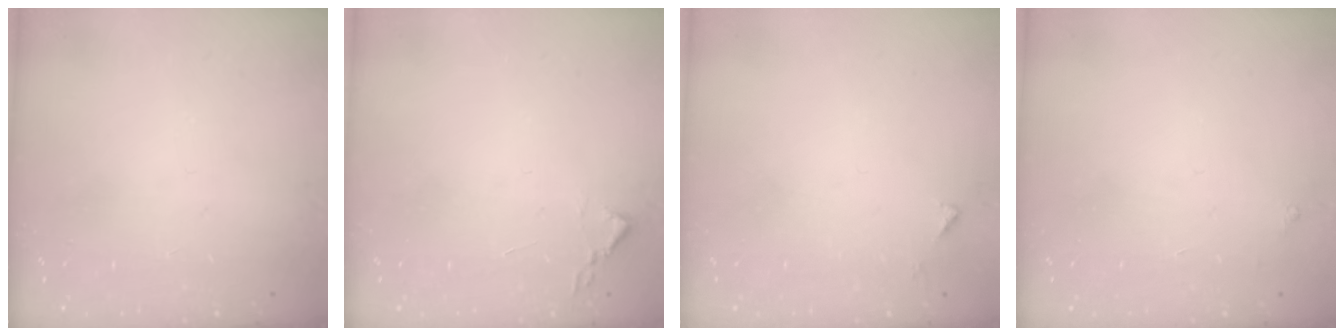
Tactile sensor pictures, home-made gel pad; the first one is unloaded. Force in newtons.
{"total": 1.9, "press": 1.8, "slide": 0.3}
{"total": 3.5, "press": 3.5, "slide": 0.3}
{"total": 2.5, "press": 2.5, "slide": 0.4}